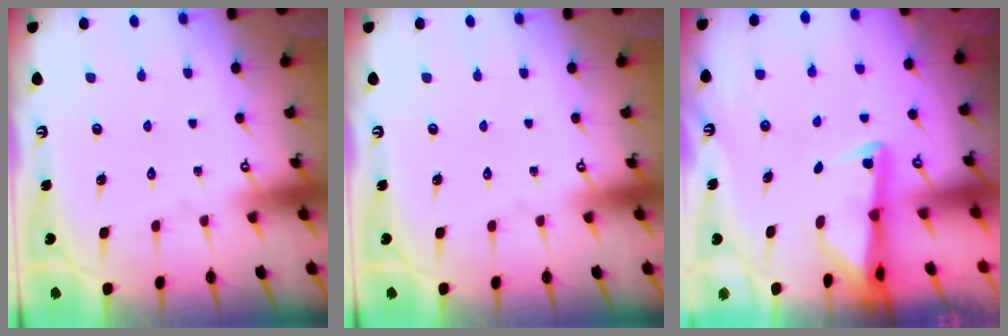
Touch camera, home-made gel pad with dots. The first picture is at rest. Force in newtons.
{"total": 0.0}
{"total": 2.2, "press": 2.1, "slide": 0.5}